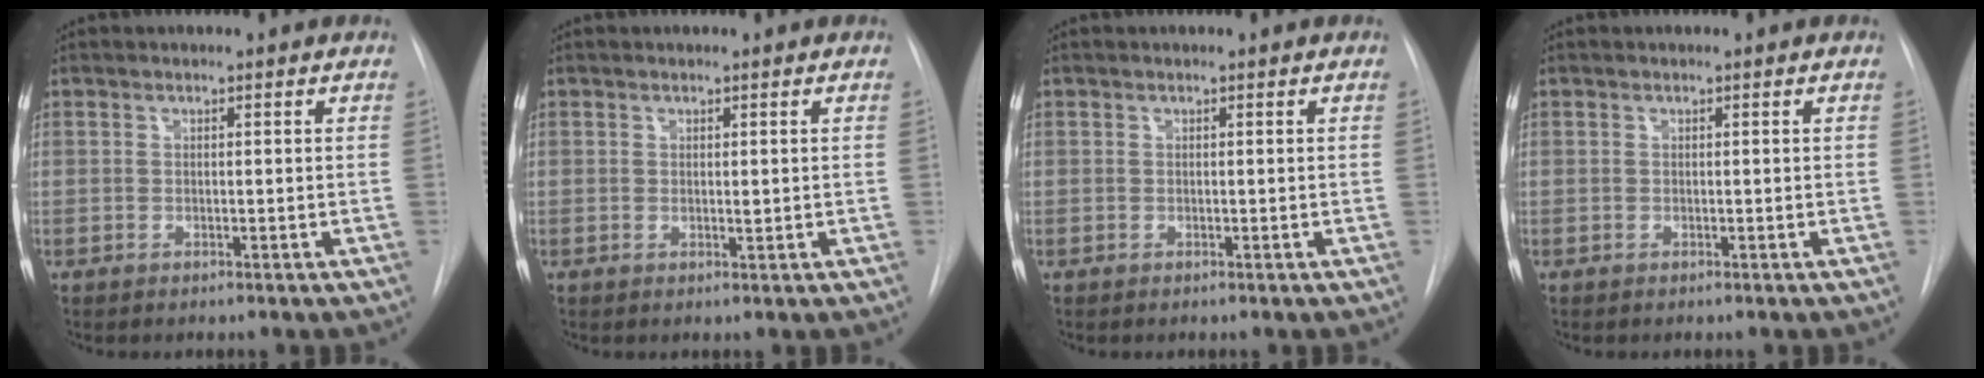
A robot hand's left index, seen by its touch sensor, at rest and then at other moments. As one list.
[{"total": 0.8, "force": [0.3, 0.2, 0.7], "torque": [-0.010, -0.002, 0.005]}, {"total": 0.0}, {"total": 0.0}]